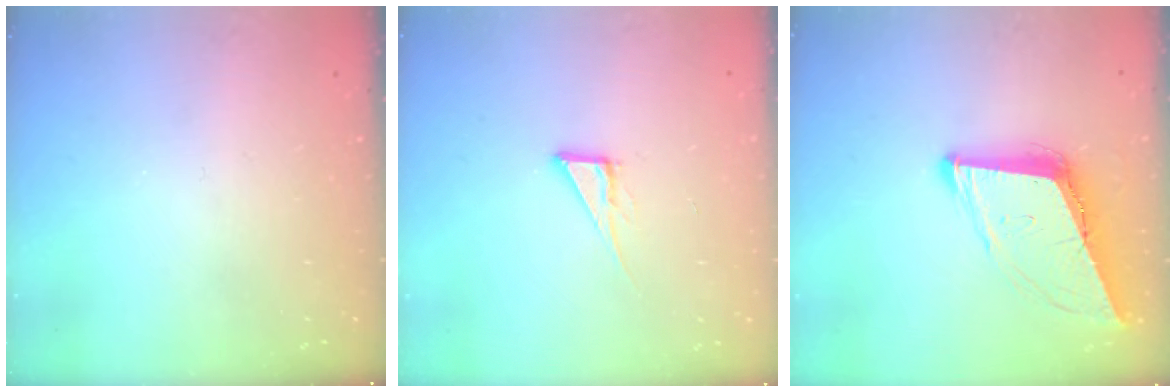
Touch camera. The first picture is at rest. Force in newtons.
{"total": 6.0, "press": 6.0, "slide": 0.4}
{"total": 10.9, "press": 10.3, "slide": 3.6}